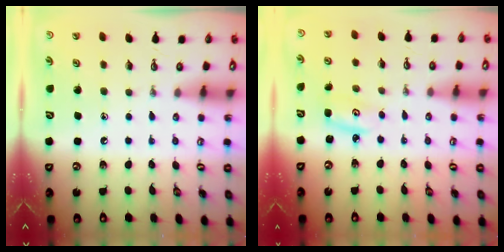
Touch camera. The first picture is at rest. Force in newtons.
{"total": 2.8, "press": 2.8, "slide": 0.3}